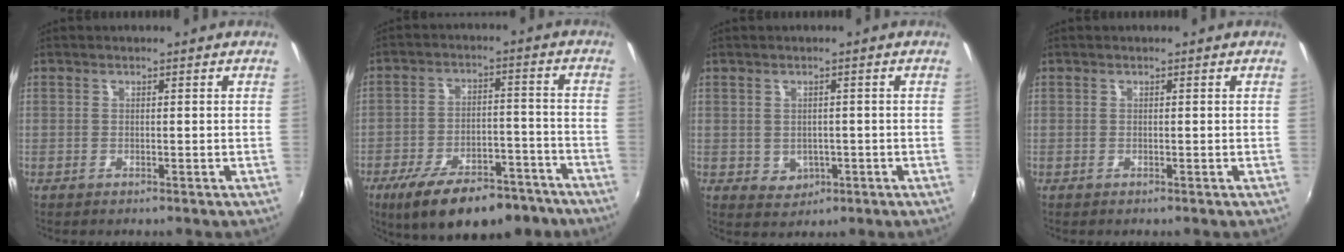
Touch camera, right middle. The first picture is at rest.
{"total": 18.6, "force": [-13.4, 7.4, 10.5], "torque": [-0.189, -0.016, -0.188]}
{"total": 3.3, "force": [-0.3, 3.0, 1.3], "torque": [-0.026, 0.001, 0.005]}
{"total": 0.0}